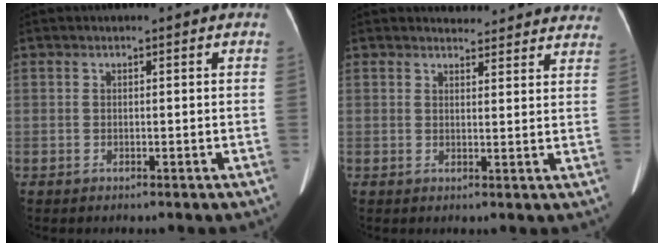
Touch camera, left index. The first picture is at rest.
{"total": 12.5, "force": [11.9, 3.2, 1.8], "torque": [0.011, -0.007, 0.115]}